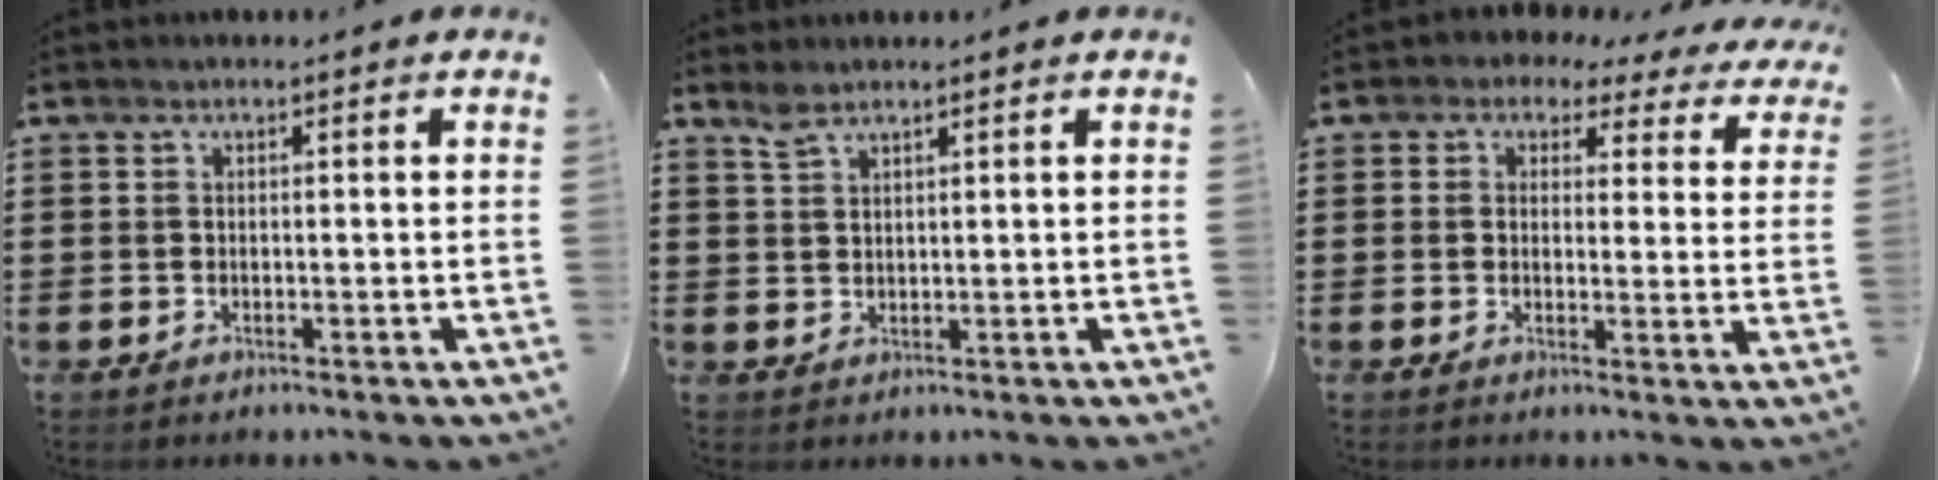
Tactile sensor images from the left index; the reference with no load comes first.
{"total": 2.1, "force": [1.7, 0.6, 1.1], "torque": [-0.026, 0.001, 0.032]}
{"total": 2.9, "force": [2.2, 1.6, 0.8], "torque": [-0.026, -0.018, 0.032]}